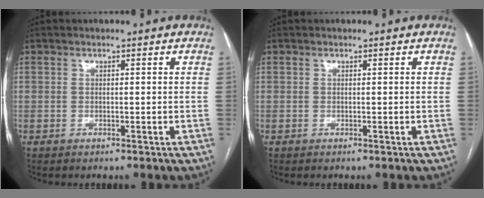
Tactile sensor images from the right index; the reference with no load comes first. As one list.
[{"total": 0.0}]